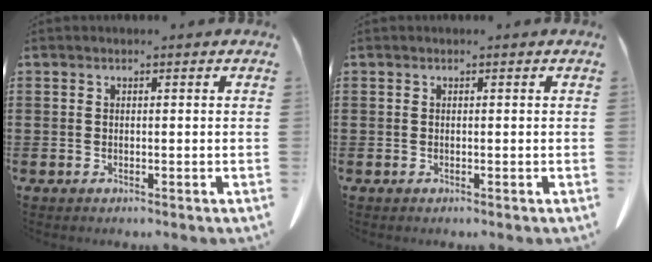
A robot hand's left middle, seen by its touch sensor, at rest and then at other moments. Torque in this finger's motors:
{"motor_torque": [0.00, 0.00, 0.00, 0.01]}